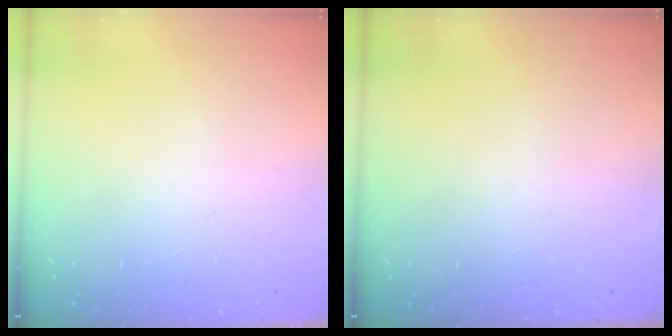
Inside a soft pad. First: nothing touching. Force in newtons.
{"total": 0.0}